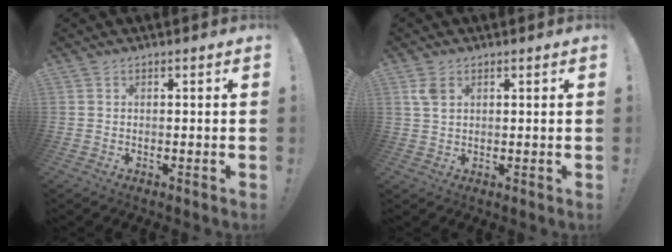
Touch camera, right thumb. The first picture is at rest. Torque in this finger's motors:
{"motor_torque": [0.45, 0.43, 0.27, 0.15, 0.02]}